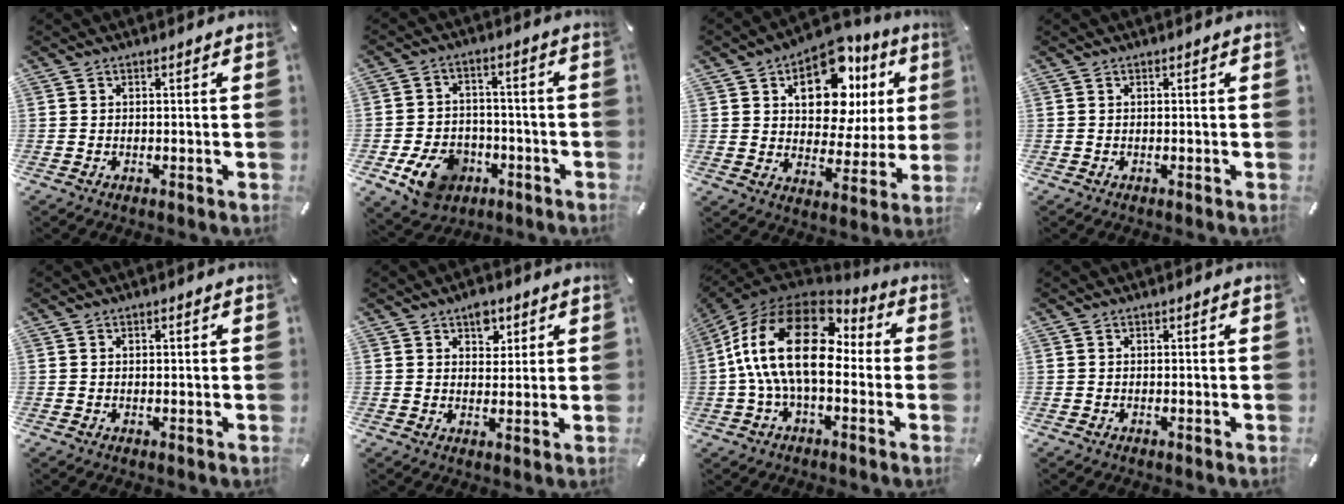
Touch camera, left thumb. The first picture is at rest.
{"total": 10.9, "force": [-4.9, 7.9, 5.7], "torque": [-0.115, 0.032, -0.085]}
{"total": 16.8, "force": [7.3, 9.9, 11.5], "torque": [-0.166, -0.033, 0.124]}
{"total": 0.0}
{"total": 0.6, "force": [0.2, 0.4, 0.3], "torque": [-0.007, 0.003, 0.002]}
{"total": 4.9, "force": [2.8, 3.4, 2.3], "torque": [-0.012, -0.009, 0.042]}
{"total": 21.4, "force": [1.4, 11.4, 18.0], "torque": [-0.374, 0.010, 0.025]}
{"total": 0.0}